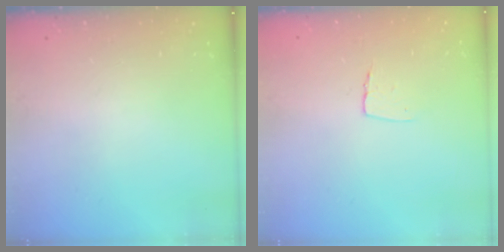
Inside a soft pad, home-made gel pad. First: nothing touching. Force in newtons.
{"total": 5.0, "press": 5.0, "slide": 0.3}